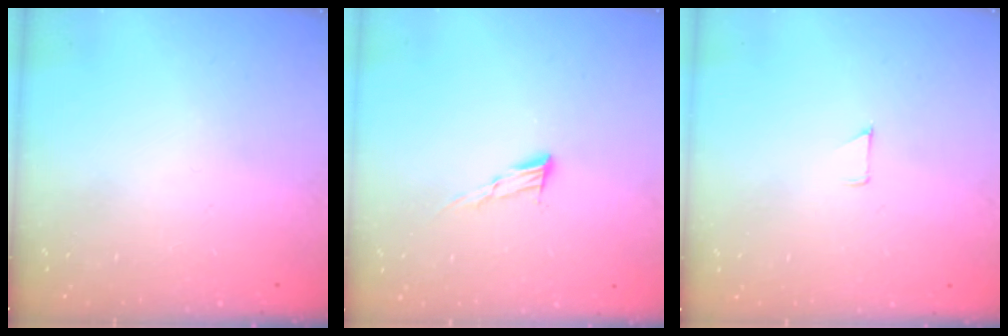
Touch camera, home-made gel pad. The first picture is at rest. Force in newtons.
{"total": 6.9, "press": 6.8, "slide": 1.2}
{"total": 3.2, "press": 3.2, "slide": 0.3}